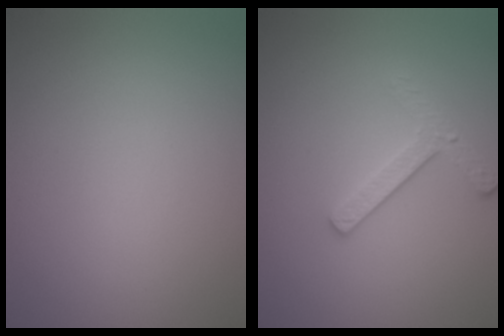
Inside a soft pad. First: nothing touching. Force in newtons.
{"total": 2.4, "press": 2.3, "slide": 0.9}